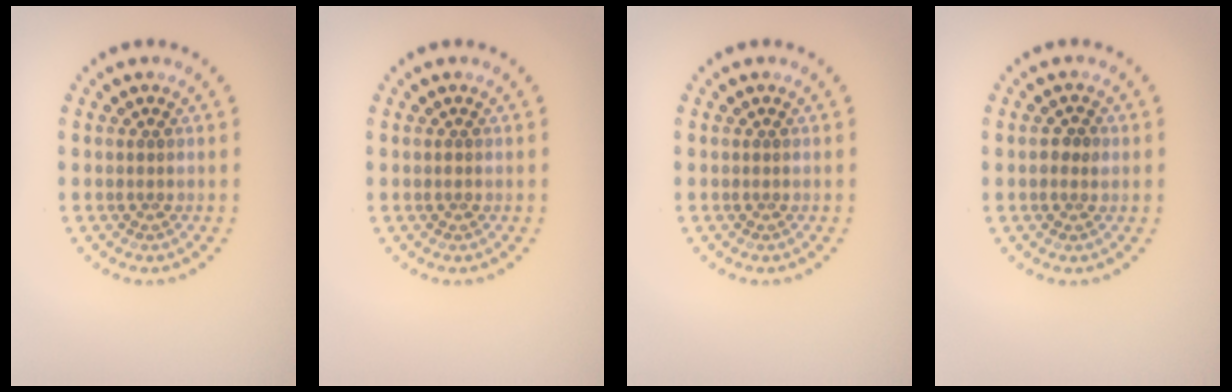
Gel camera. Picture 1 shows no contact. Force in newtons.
{"total": 0.5, "press": 0.5, "slide": 0.1}
{"total": 0.0}
{"total": 1.5, "press": 1.5, "slide": 0.1}